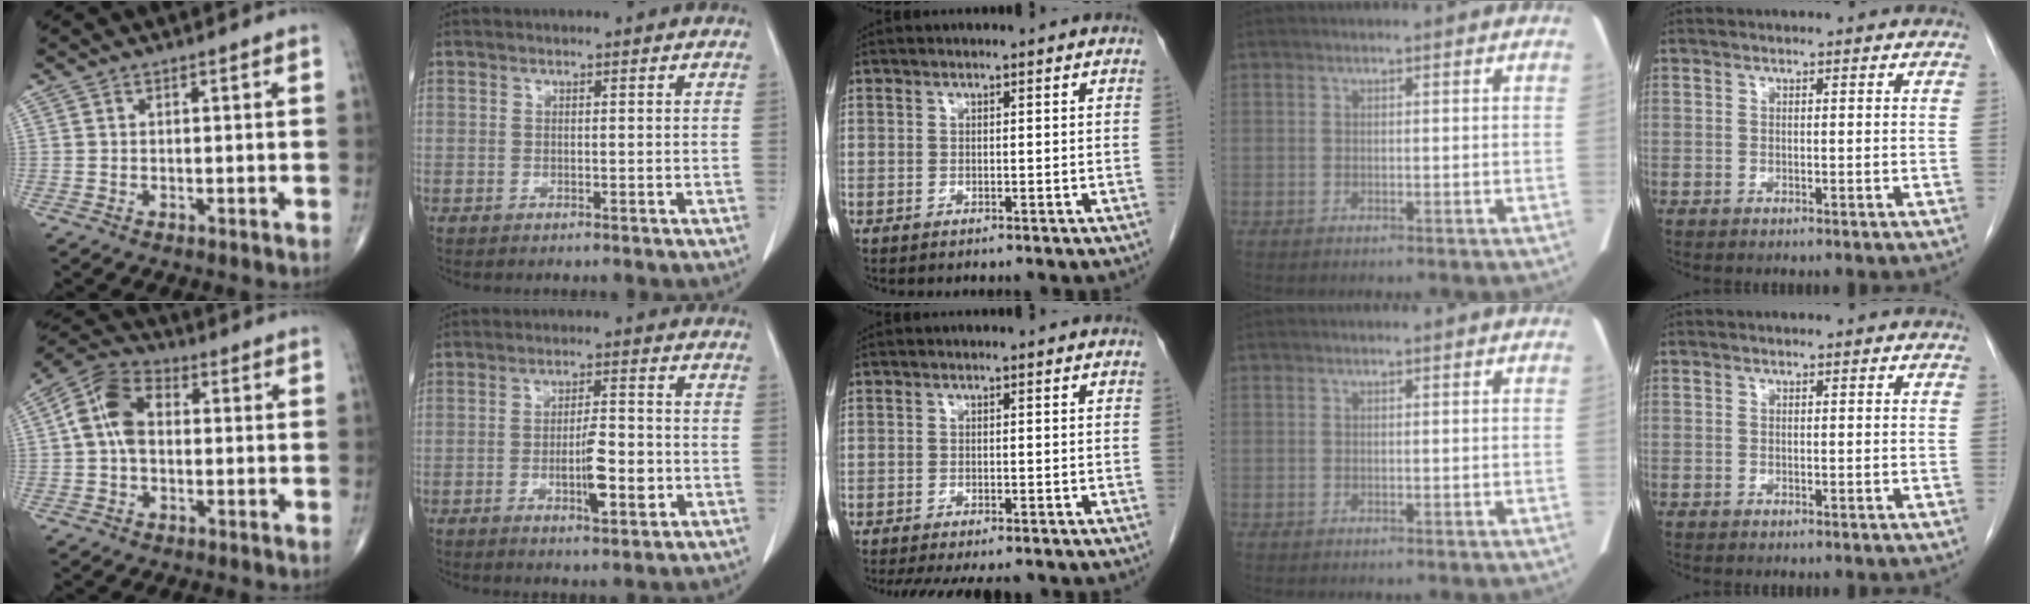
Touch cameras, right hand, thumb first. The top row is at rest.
{"thumb": {"total": 9.2, "force": [0.5, 6.1, 6.9], "torque": [-0.130, 0.030, -0.001]}, "index": {"total": 7.1, "force": [-1.9, 1.7, 6.6], "torque": [-0.111, -0.002, -0.029]}, "middle": {"total": 8.4, "force": [-7.0, 2.3, 4.1], "torque": [-0.056, -0.013, -0.094]}}